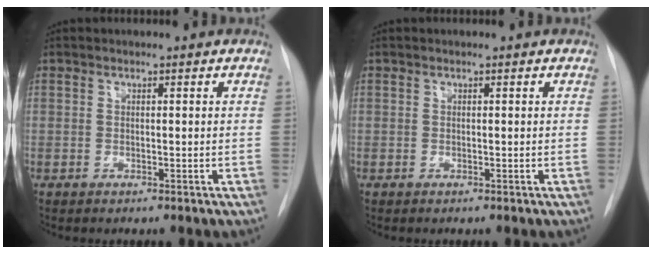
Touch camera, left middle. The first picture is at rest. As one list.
[{"total": 0.0}]